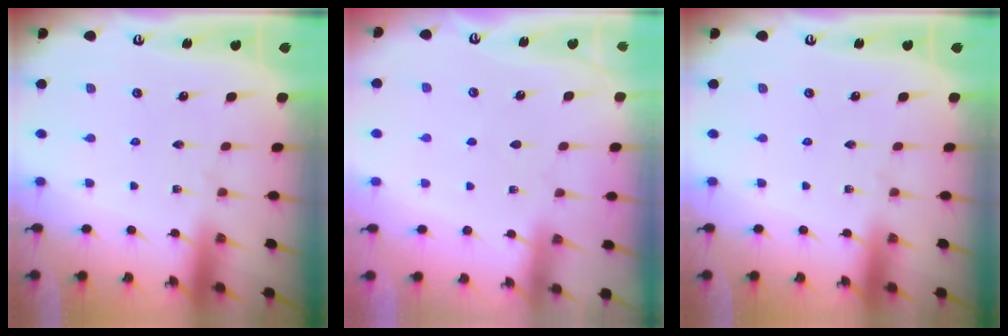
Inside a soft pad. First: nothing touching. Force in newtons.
{"total": 2.8, "press": 2.8, "slide": 0.4}
{"total": 0.0}